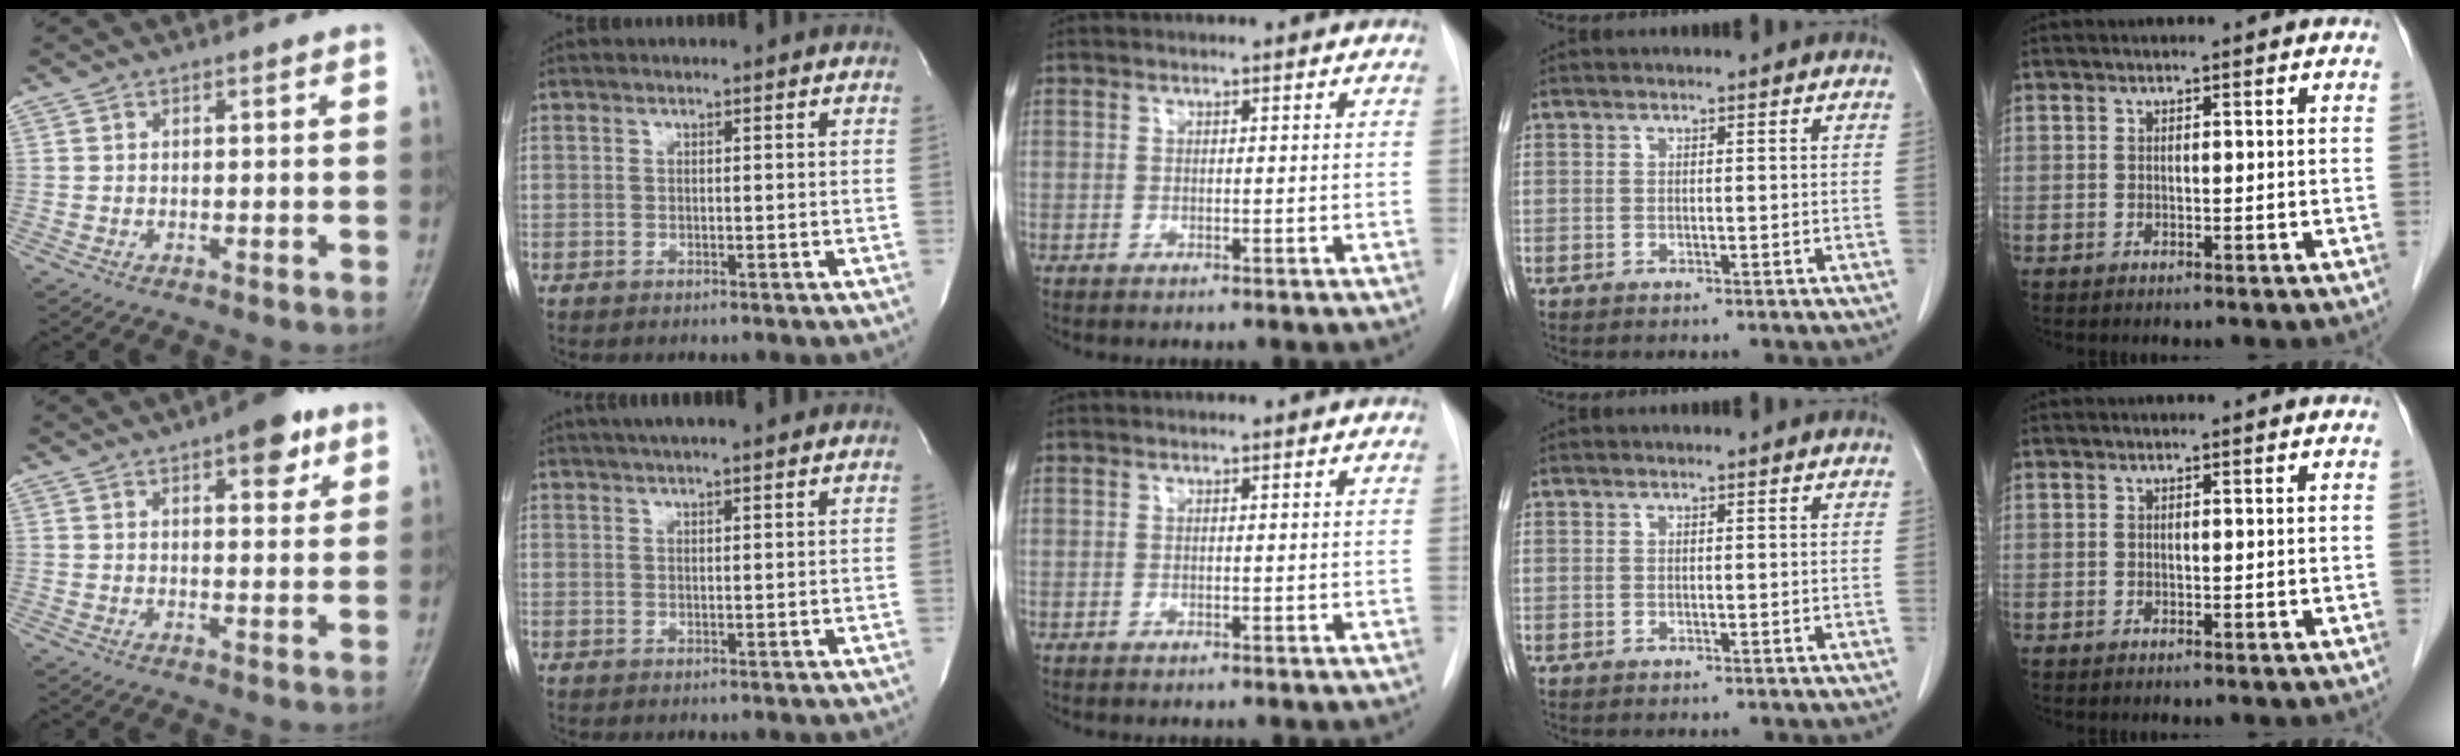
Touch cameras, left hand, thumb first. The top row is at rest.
{"thumb": {"total": 8.3, "force": [4.5, 3.3, 6.1], "torque": [-0.057, -0.016, 0.056]}, "index": {"total": 9.4, "force": [8.0, 0.9, 4.9], "torque": [-0.078, 0.029, 0.107]}}